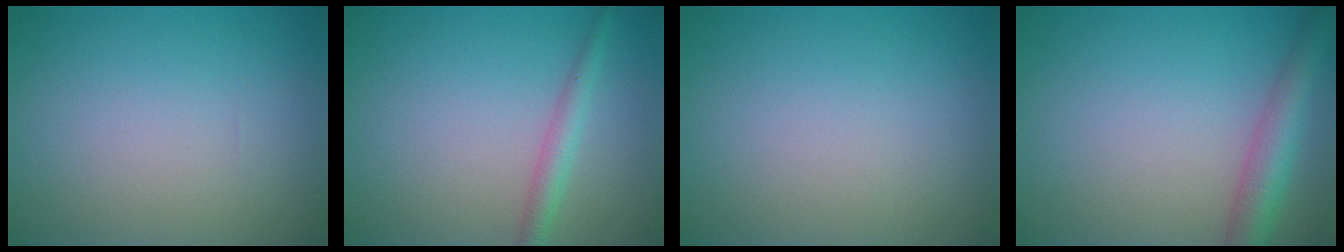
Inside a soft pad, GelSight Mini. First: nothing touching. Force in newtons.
{"total": 2.0, "press": 2.0, "slide": 0.0}
{"total": 0.0}
{"total": 4.3, "press": 4.2, "slide": 0.2}